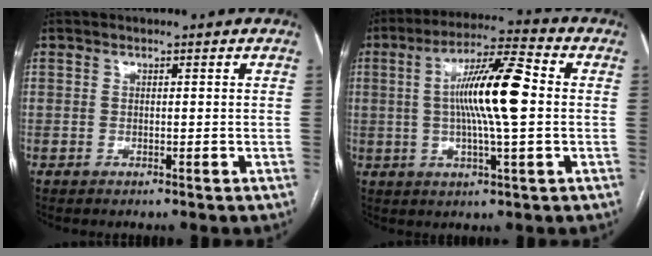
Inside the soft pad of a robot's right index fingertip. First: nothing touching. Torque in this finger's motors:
{"motor_torque": [0.54, -0.06, 0.39, 0.21]}